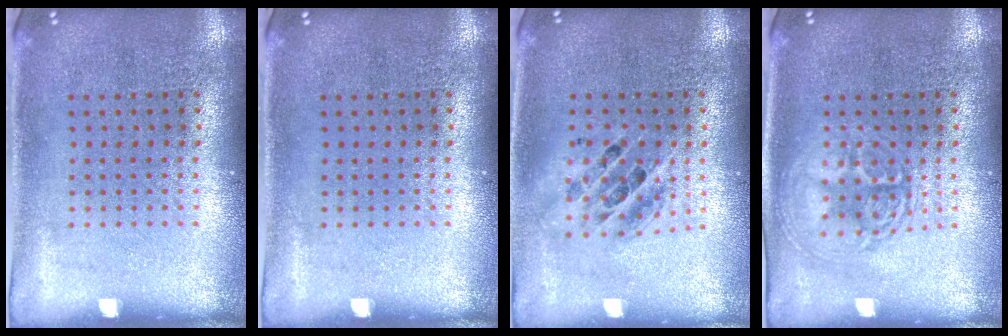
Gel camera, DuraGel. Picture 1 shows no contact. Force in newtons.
{"total": 0.0}
{"total": 1.5, "press": 1.3, "slide": 0.7}
{"total": 3.0, "press": 3.0, "slide": 0.5}